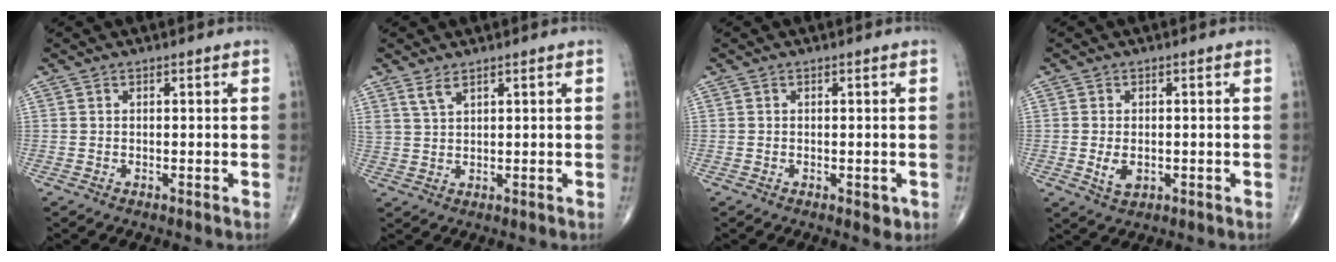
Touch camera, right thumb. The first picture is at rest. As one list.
[{"total": 2.6, "force": [2.0, 0.8, 1.6], "torque": [-0.033, -0.009, 0.047]}, {"total": 1.8, "force": [-0.5, 1.1, 1.4], "torque": [-0.007, -0.001, -0.006]}, {"total": 3.6, "force": [-0.6, 2.3, 2.7], "torque": [-0.046, -0.005, -0.004]}]